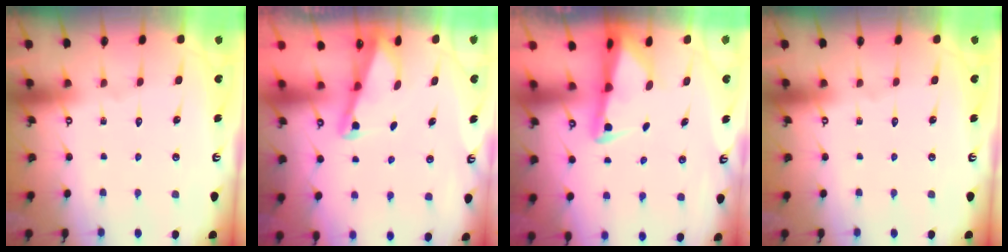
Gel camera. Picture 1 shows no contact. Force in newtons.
{"total": 2.1, "press": 2.0, "slide": 0.3}
{"total": 2.3, "press": 2.2, "slide": 0.6}
{"total": 0.0}